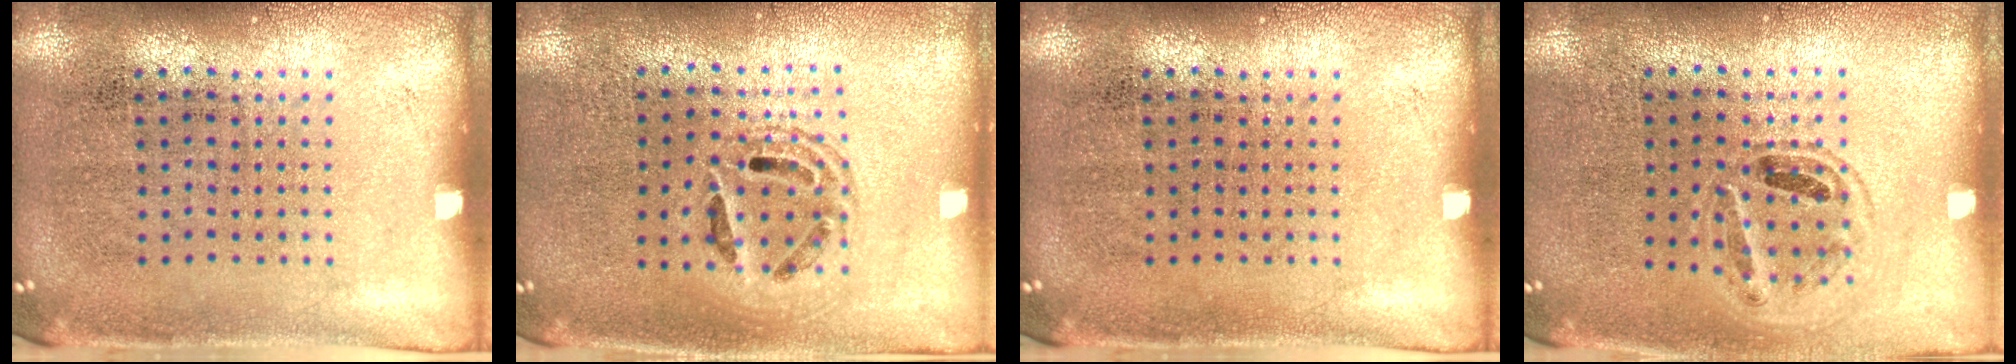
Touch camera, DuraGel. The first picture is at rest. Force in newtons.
{"total": 1.5, "press": 1.3, "slide": 0.7}
{"total": 0.0}
{"total": 1.0, "press": 1.0, "slide": 0.3}